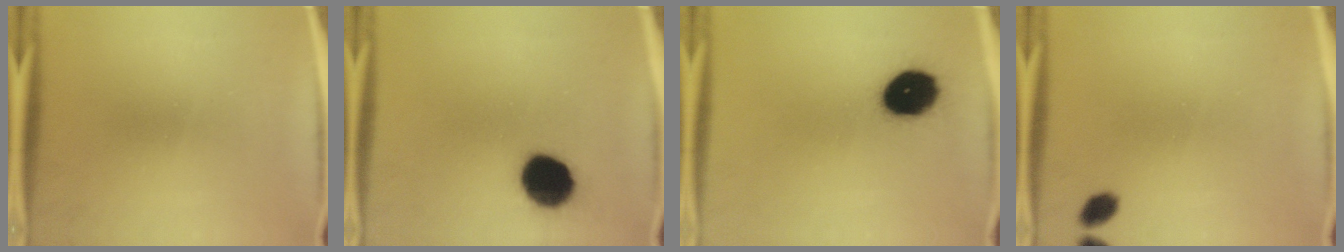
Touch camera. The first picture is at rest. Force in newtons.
{"total": 12.6}
{"total": 12.7}
{"total": 2.5}